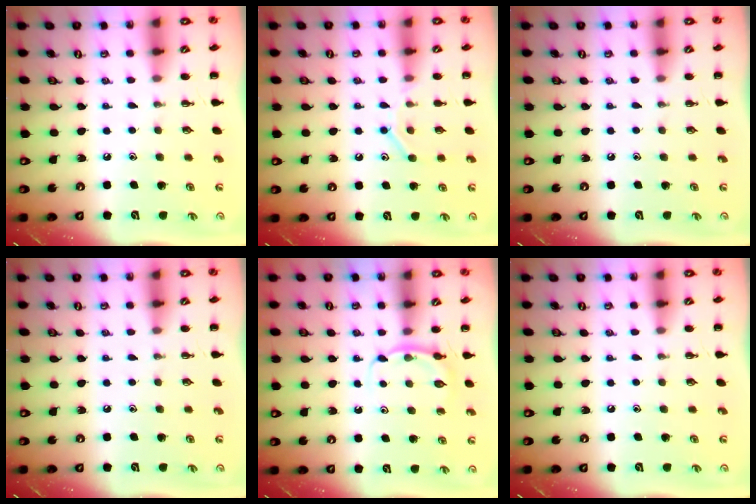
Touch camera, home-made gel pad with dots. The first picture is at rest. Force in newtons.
{"total": 9.4, "press": 9.2, "slide": 1.7}
{"total": 0.0}
{"total": 0.0}
{"total": 4.0, "press": 3.8, "slide": 1.4}
{"total": 0.0}